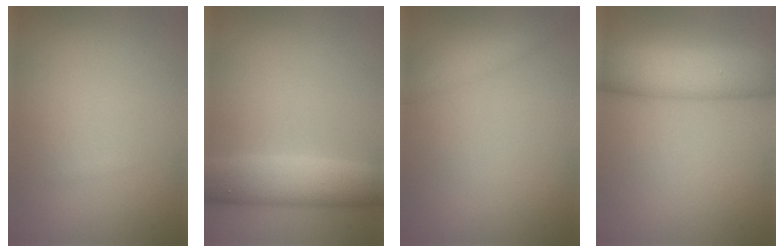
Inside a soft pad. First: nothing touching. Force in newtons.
{"total": 5.2, "press": 5.2, "slide": 0.3}
{"total": 2.1, "press": 2.1, "slide": 0.1}
{"total": 7.9, "press": 7.9, "slide": 0.4}